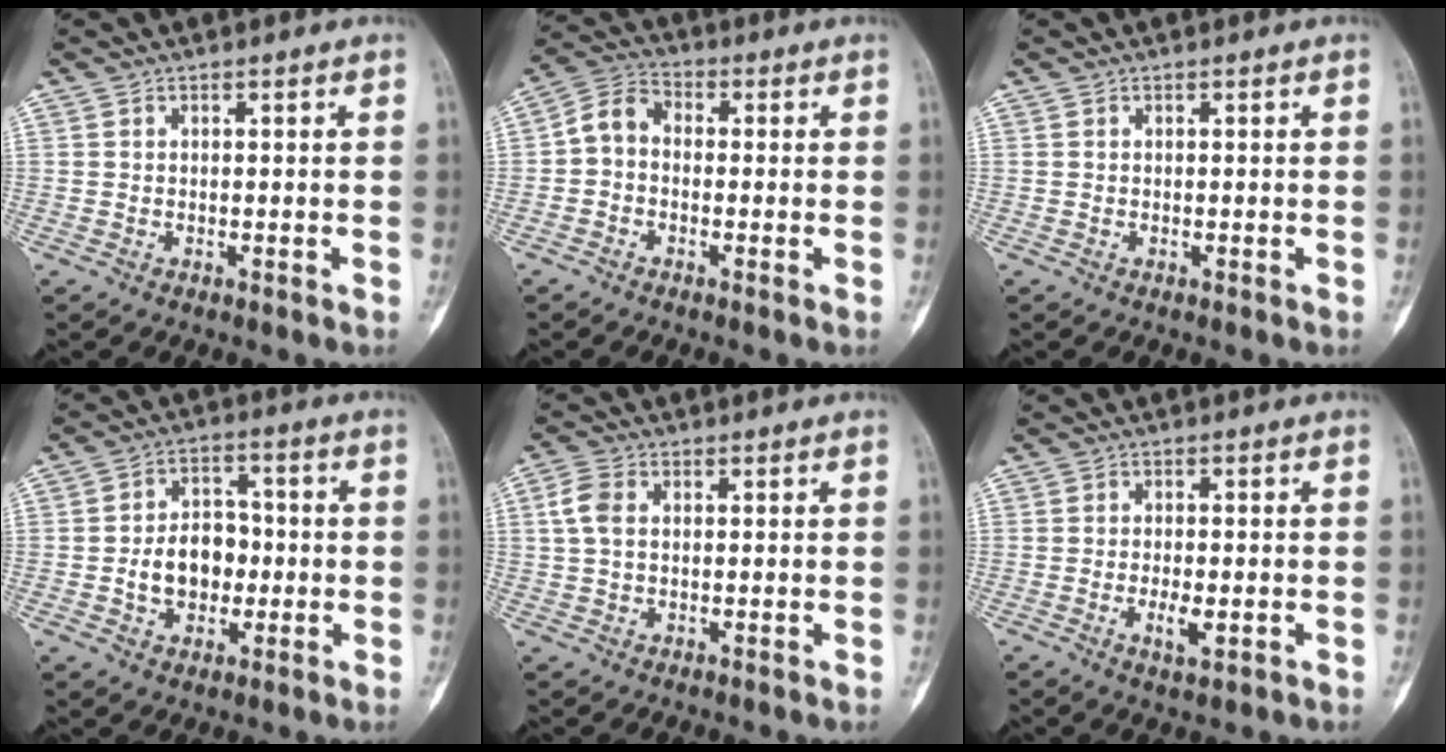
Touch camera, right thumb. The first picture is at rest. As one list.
[{"total": 5.9, "force": [-0.5, 4.5, 3.9], "torque": [-0.060, 0.022, -0.028]}, {"total": 0.0}, {"total": 9.6, "force": [-1.3, 7.2, 6.1], "torque": [-0.071, 0.023, -0.023]}, {"total": 4.5, "force": [0.9, 3.0, 3.2], "torque": [-0.073, 0.010, 0.014]}, {"total": 3.8, "force": [-1.1, 1.6, 3.3], "torque": [-0.056, -0.002, -0.016]}]